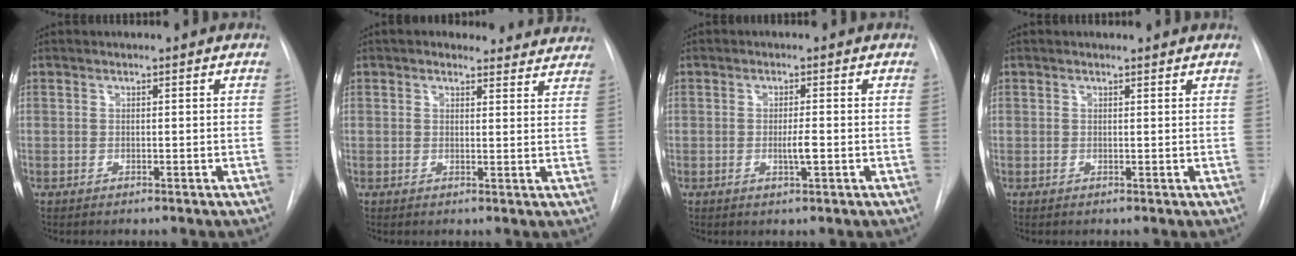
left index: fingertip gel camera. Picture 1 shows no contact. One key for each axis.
{"total": 8.0, "fx": 7.4, "fy": 2.9, "fz": 0.7, "tx": 0.025, "ty": 0.003, "tz": 0.059}
{"total": 2.2, "fx": -0.5, "fy": 0.1, "fz": 2.2, "tx": -0.042, "ty": -0.004, "tz": -0.008}
{"total": 1.2, "fx": 1.2, "fy": 0.2, "fz": -0.1, "tx": -0.013, "ty": 0.000, "tz": 0.011}